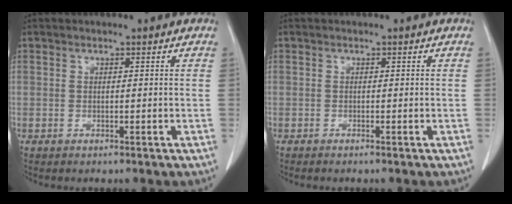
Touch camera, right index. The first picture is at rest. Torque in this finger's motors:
{"motor_torque": [-0.06, 0.07, 0.04, 0.01]}